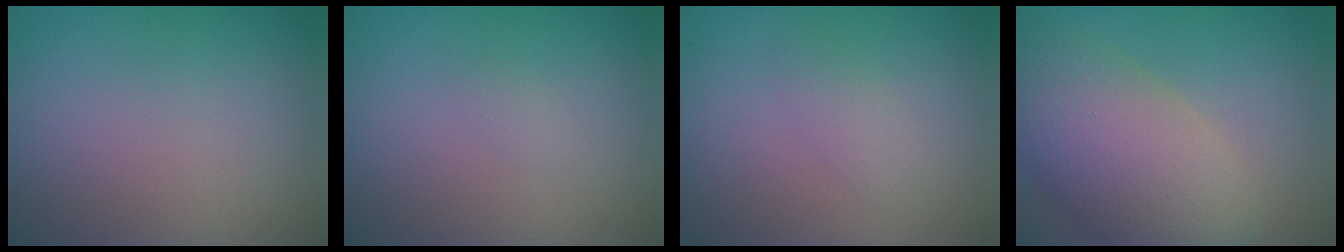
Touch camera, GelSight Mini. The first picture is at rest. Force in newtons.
{"total": 0.5, "press": 0.5, "slide": 0.0}
{"total": 2.5, "press": 2.4, "slide": 0.3}
{"total": 9.2, "press": 9.2, "slide": 0.8}